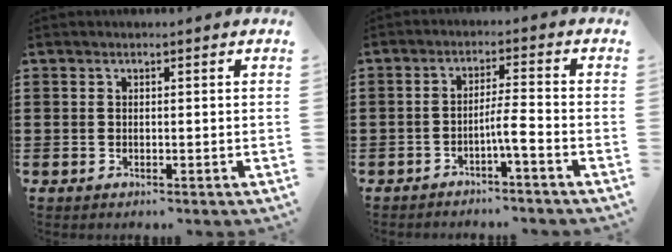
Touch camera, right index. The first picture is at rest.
{"total": 4.1, "force": [-2.1, -0.1, 3.5], "torque": [-0.062, -0.004, -0.039]}